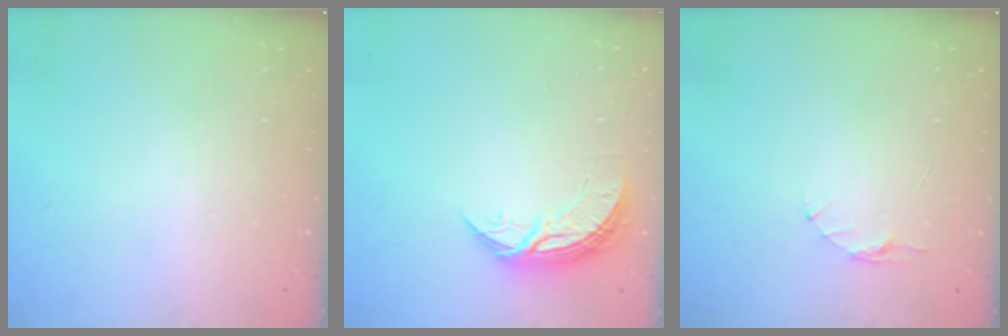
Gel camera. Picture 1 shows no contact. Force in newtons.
{"total": 8.4, "press": 8.4, "slide": 0.6}
{"total": 3.5, "press": 3.5, "slide": 0.3}